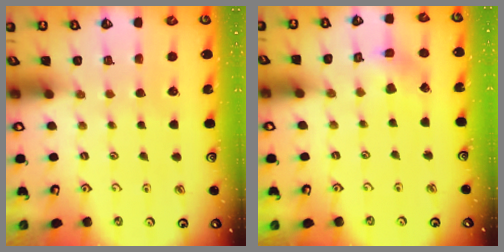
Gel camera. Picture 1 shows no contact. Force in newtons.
{"total": 2.6, "press": 2.6, "slide": 0.3}